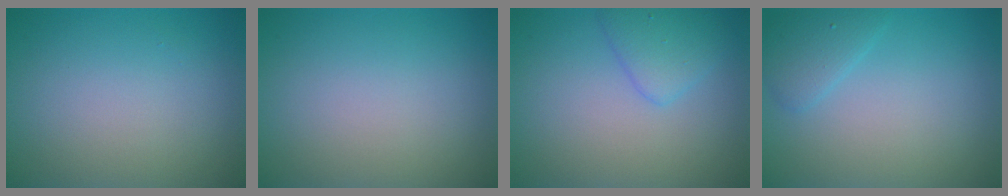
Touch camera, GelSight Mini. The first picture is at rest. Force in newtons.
{"total": 0.0}
{"total": 2.5, "press": 2.5, "slide": 0.1}
{"total": 1.8, "press": 1.8, "slide": 0.1}